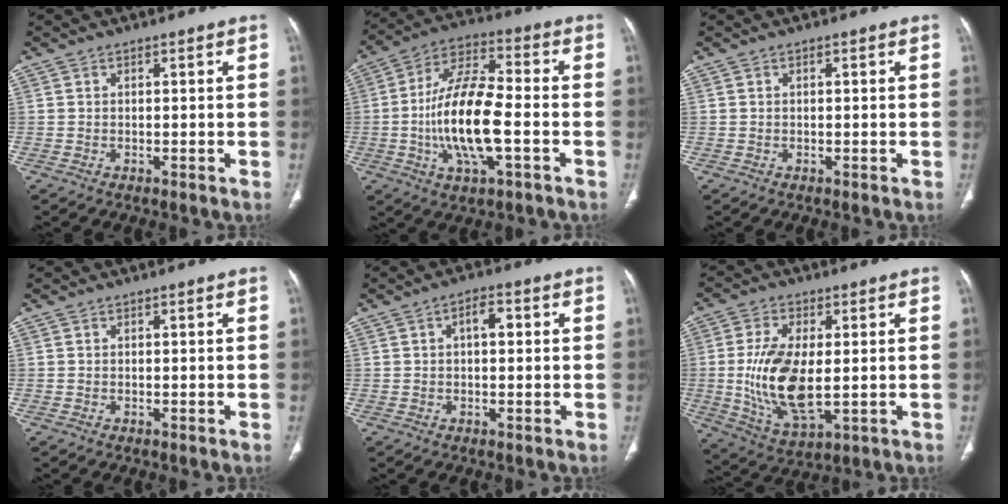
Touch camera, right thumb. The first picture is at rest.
{"total": 16.8, "force": [-3.2, 6.2, 15.3], "torque": [-0.292, 0.023, -0.062]}
{"total": 0.0}
{"total": 0.0}
{"total": 3.8, "force": [0.8, 1.8, 3.2], "torque": [-0.044, 0.011, 0.008]}
{"total": 14.4, "force": [-0.3, 7.0, 12.6], "torque": [-0.245, -0.019, 0.004]}